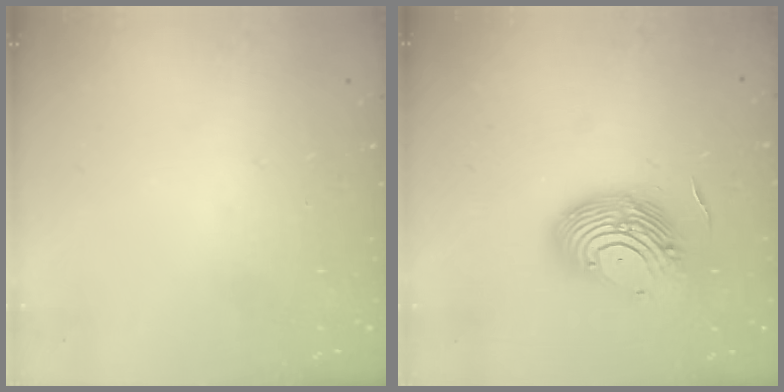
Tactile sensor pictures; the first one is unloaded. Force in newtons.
{"total": 13.3, "press": 12.8, "slide": 3.9}